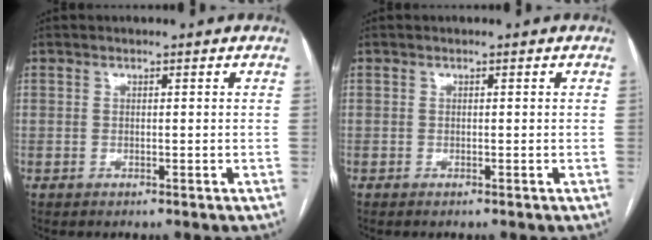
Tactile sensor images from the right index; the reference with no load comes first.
{"total": 0.0}